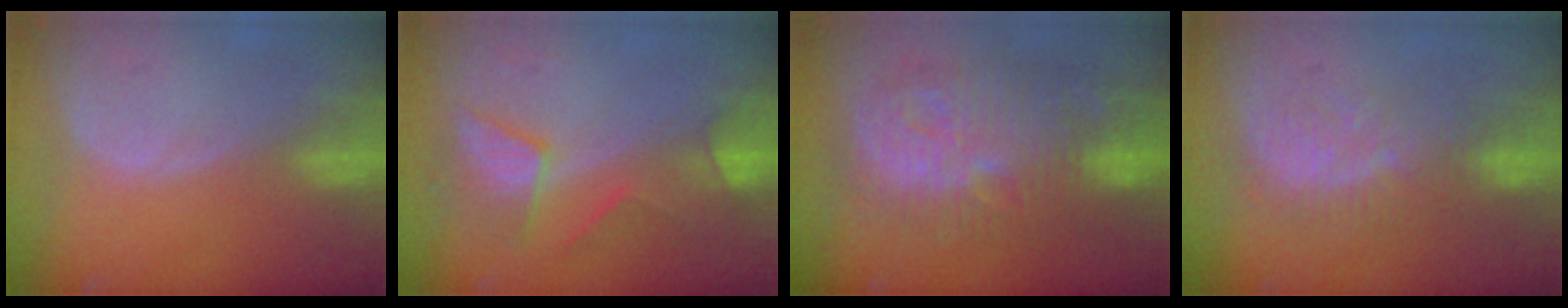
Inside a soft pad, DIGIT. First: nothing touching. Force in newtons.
{"total": 7.5, "press": 7.0, "slide": 2.6}
{"total": 13.5, "press": 13.5, "slide": 1.3}
{"total": 8.1, "press": 7.6, "slide": 2.6}